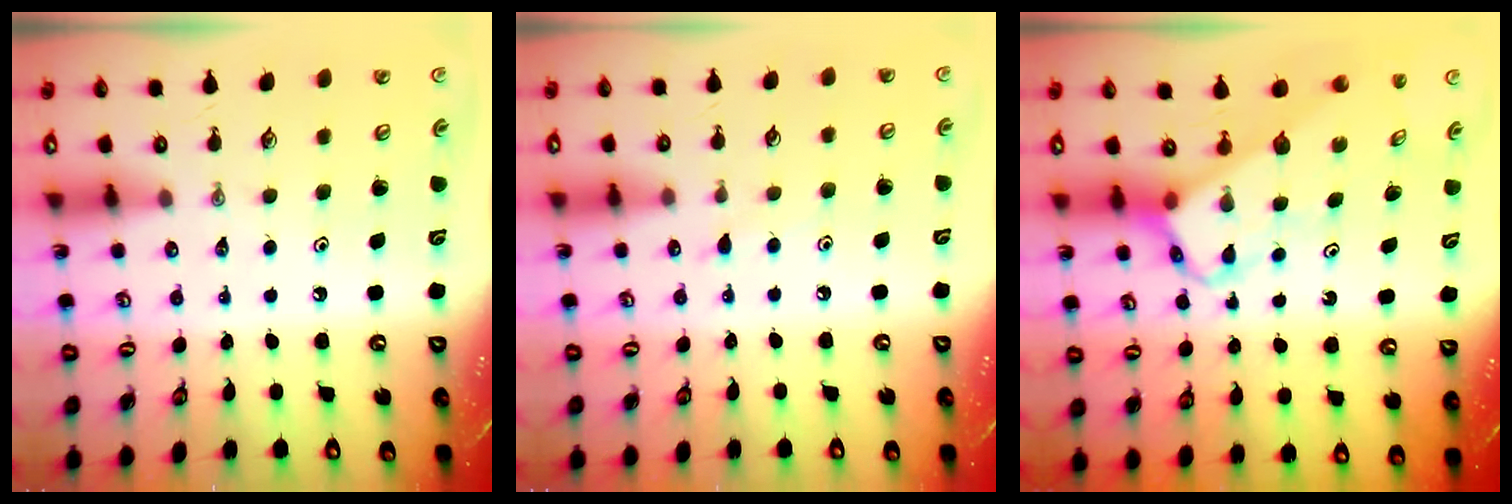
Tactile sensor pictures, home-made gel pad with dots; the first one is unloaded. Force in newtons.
{"total": 5.4, "press": 5.3, "slide": 0.6}
{"total": 4.0, "press": 4.0, "slide": 0.2}